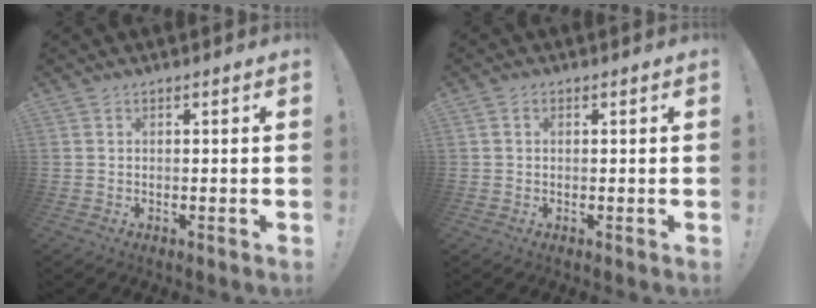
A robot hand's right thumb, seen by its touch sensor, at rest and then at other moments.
{"total": 1.0, "force": [0.3, 0.8, 0.6], "torque": [-0.008, 0.002, 0.004]}